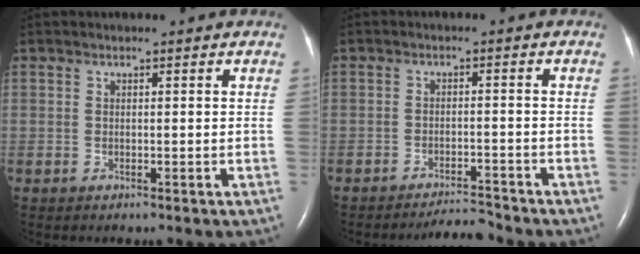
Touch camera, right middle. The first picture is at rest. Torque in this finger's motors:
{"motor_torque": [0.01, -0.02, -0.01, 0.00]}